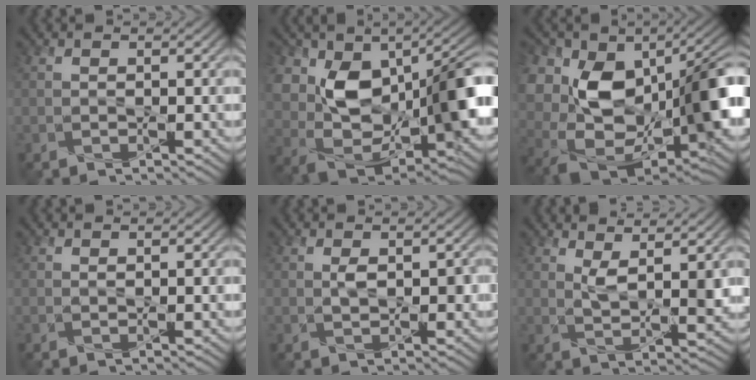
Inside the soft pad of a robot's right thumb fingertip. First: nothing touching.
{"total": 17.0, "force": [1.7, 11.2, 12.6], "torque": [-0.195, -0.021, 0.040]}
{"total": 18.7, "force": [1.9, 13.0, 13.3], "torque": [-0.208, -0.035, 0.069]}
{"total": 0.5, "force": [0.2, 0.2, 0.4], "torque": [-0.006, -0.002, 0.005]}
{"total": 2.4, "force": [0.3, 1.2, 2.0], "torque": [-0.038, -0.001, 0.007]}
{"total": 4.4, "force": [2.2, 1.2, 3.5], "torque": [-0.075, -0.009, 0.048]}